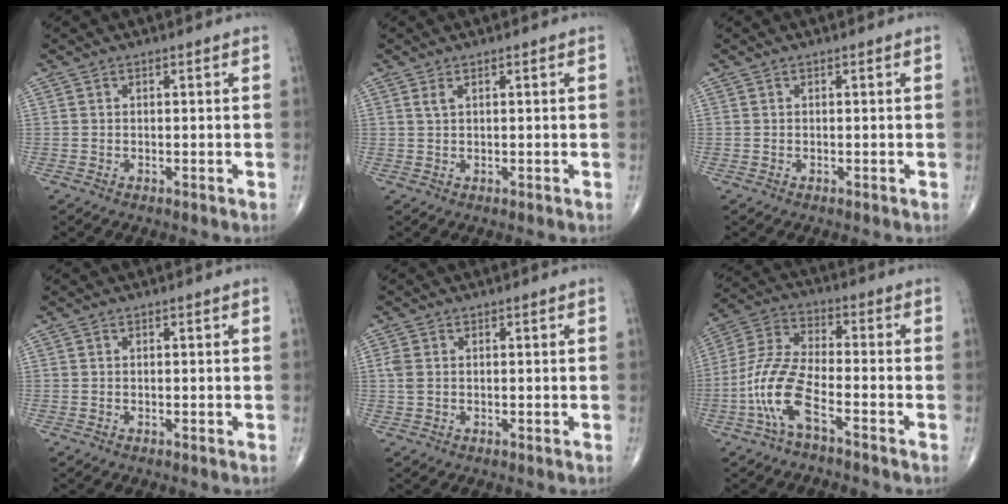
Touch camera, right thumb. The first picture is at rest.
{"total": 1.0, "force": [0.5, 0.3, 0.8], "torque": [-0.020, 0.005, 0.013]}
{"total": 0.0}
{"total": 0.0}
{"total": 1.9, "force": [0.2, 1.3, 1.4], "torque": [-0.046, 0.003, 0.005]}
{"total": 11.0, "force": [-5.2, 3.6, 9.0], "torque": [-0.210, 0.036, -0.106]}